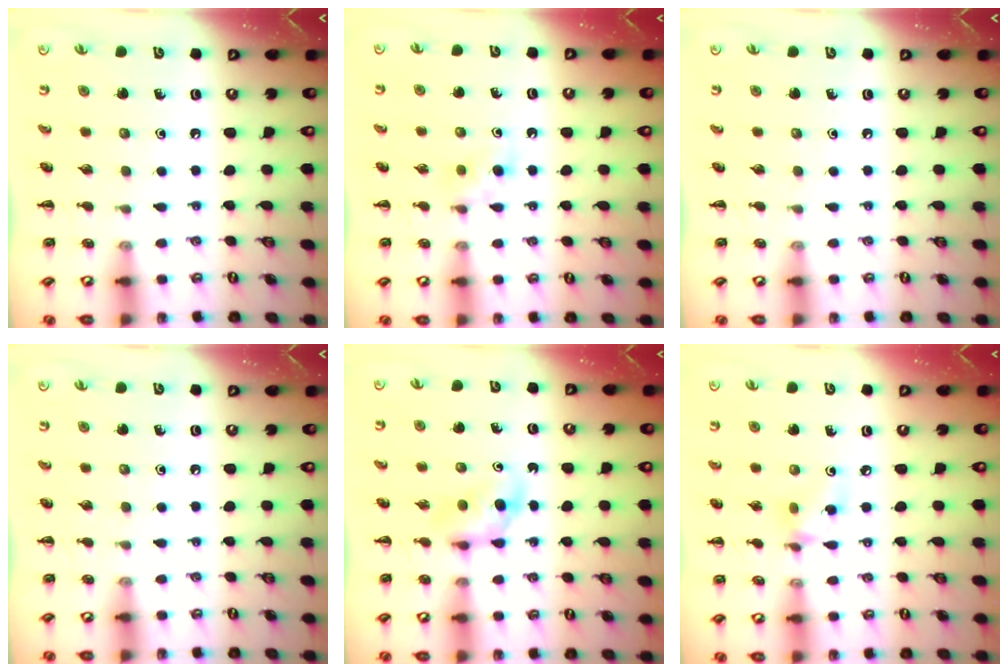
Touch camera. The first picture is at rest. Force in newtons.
{"total": 3.0, "press": 2.7, "slide": 1.2}
{"total": 0.0}
{"total": 0.0}
{"total": 3.6, "press": 3.2, "slide": 1.6}
{"total": 5.1, "press": 4.9, "slide": 1.2}